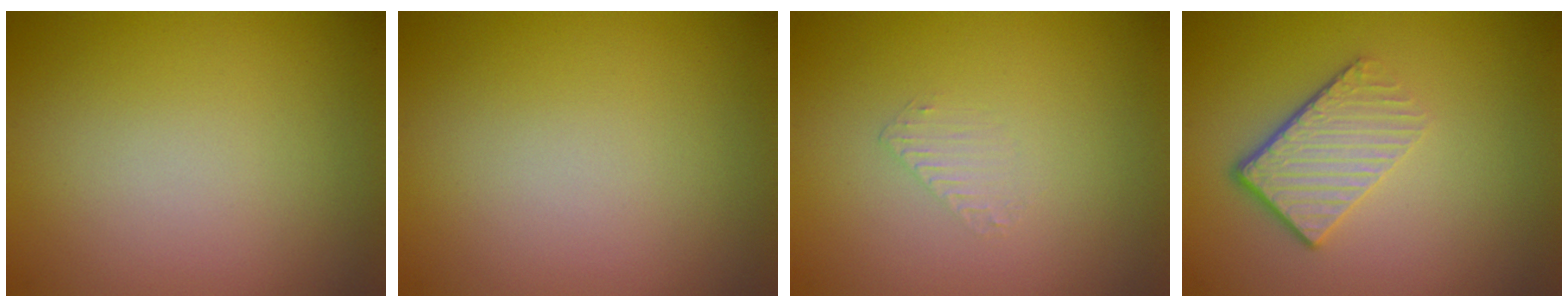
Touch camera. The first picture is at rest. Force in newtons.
{"total": 0.0}
{"total": 0.6, "press": 0.4, "slide": 0.5}
{"total": 4.1, "press": 2.8, "slide": 3.0}